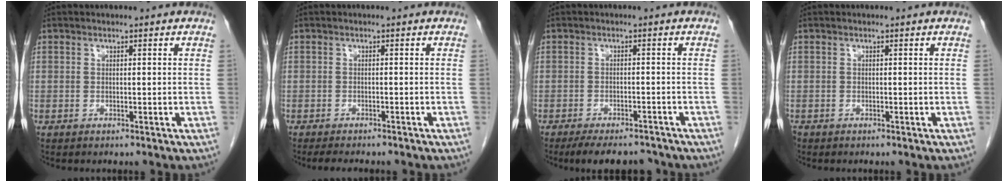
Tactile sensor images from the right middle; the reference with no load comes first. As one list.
[{"total": 5.1, "force": [-4.4, 1.1, 2.4], "torque": [-0.033, -0.008, -0.056]}, {"total": 8.0, "force": [-6.9, 2.3, 3.2], "torque": [-0.046, -0.006, -0.098]}, {"total": 0.6, "force": [-0.4, 0.4, 0.1], "torque": [-0.008, 0.001, -0.010]}]